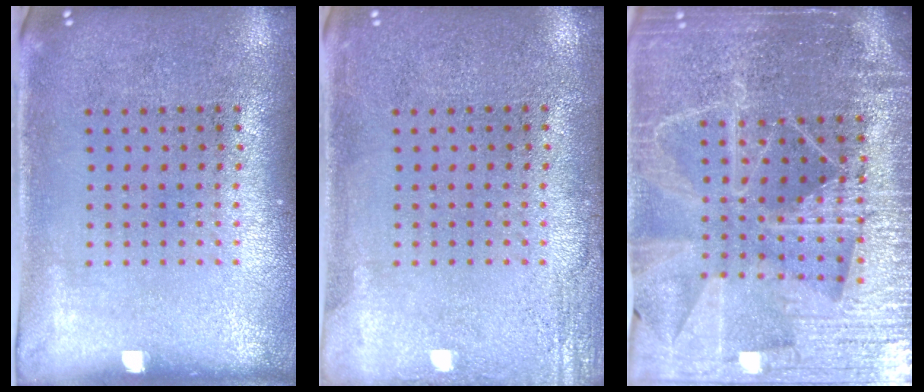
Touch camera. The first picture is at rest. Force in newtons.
{"total": 1.9, "press": 1.9, "slide": 0.2}
{"total": 5.3, "press": 4.8, "slide": 2.3}